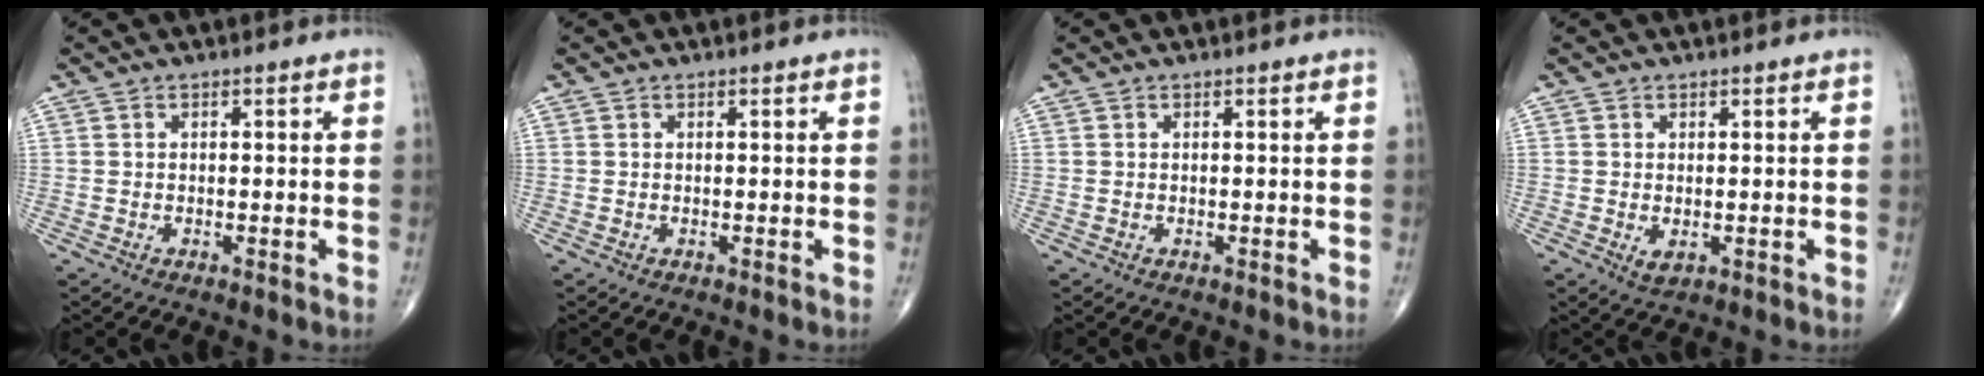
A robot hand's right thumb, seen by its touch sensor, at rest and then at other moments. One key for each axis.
{"total": 0.0}
{"total": 0.0}
{"total": 1.9, "fx": -0.2, "fy": 1.1, "fz": 1.5, "tx": -0.019, "ty": -0.002, "tz": 0.003}